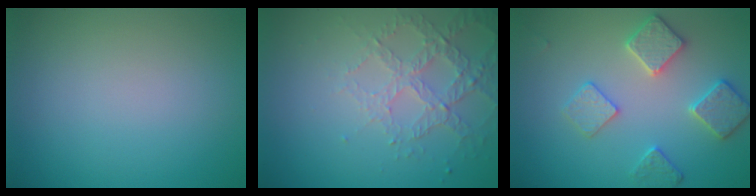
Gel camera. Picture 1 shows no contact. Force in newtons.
{"total": 3.2, "press": 2.9, "slide": 1.4}
{"total": 3.5, "press": 3.5, "slide": 0.2}